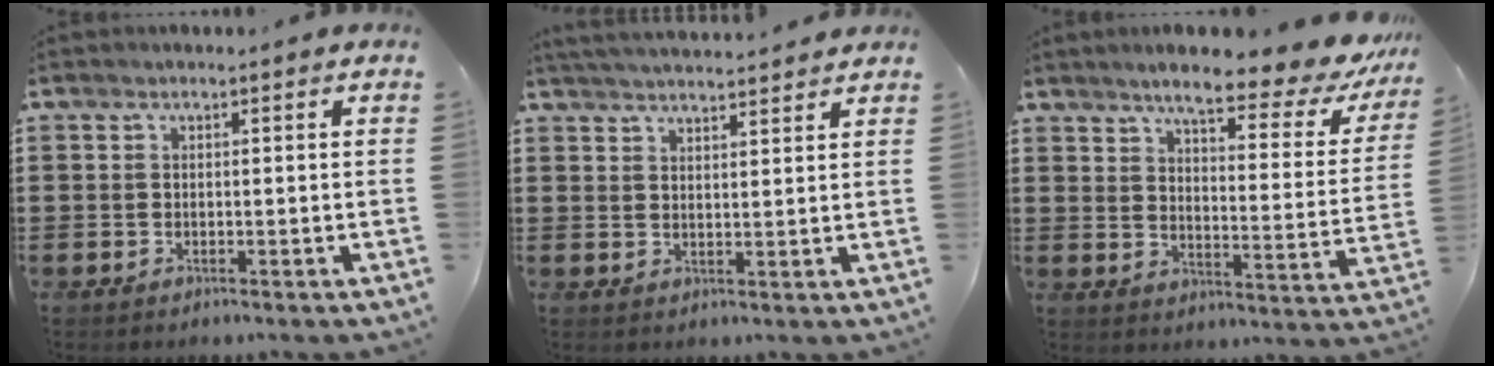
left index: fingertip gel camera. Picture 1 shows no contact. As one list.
[{"total": 3.2, "force": [3.2, -0.3, 0.4], "torque": [-0.017, -0.009, 0.058]}, {"total": 8.4, "force": [7.2, 0.5, 4.4], "torque": [-0.090, -0.045, 0.118]}]